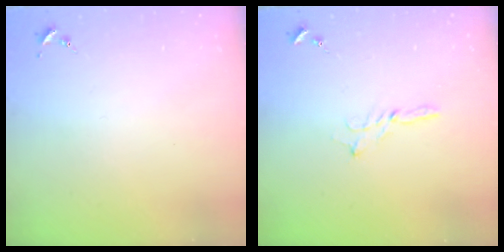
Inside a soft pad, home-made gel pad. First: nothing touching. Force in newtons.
{"total": 2.3, "press": 2.3, "slide": 0.2}